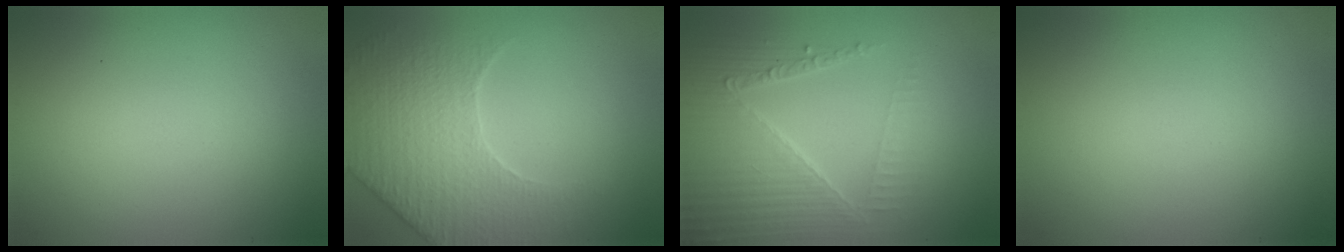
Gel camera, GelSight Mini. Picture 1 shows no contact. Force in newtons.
{"total": 4.4, "press": 4.3, "slide": 1.1}
{"total": 4.3, "press": 4.1, "slide": 1.3}
{"total": 0.0}